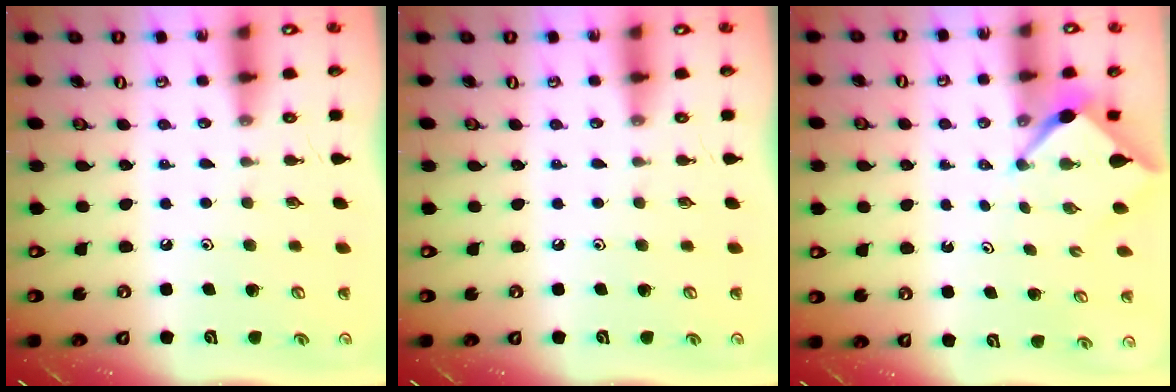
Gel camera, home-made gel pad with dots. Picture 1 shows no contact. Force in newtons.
{"total": 0.0}
{"total": 2.5, "press": 2.5, "slide": 0.3}